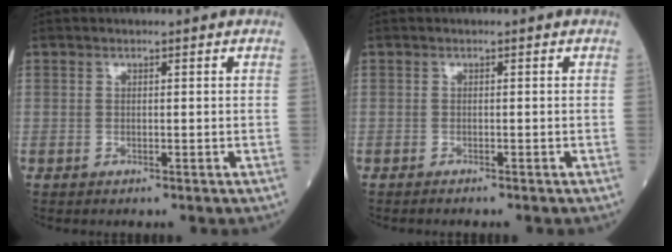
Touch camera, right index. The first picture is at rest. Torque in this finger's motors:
{"motor_torque": [-0.11, -0.25, 0.04, -0.01]}